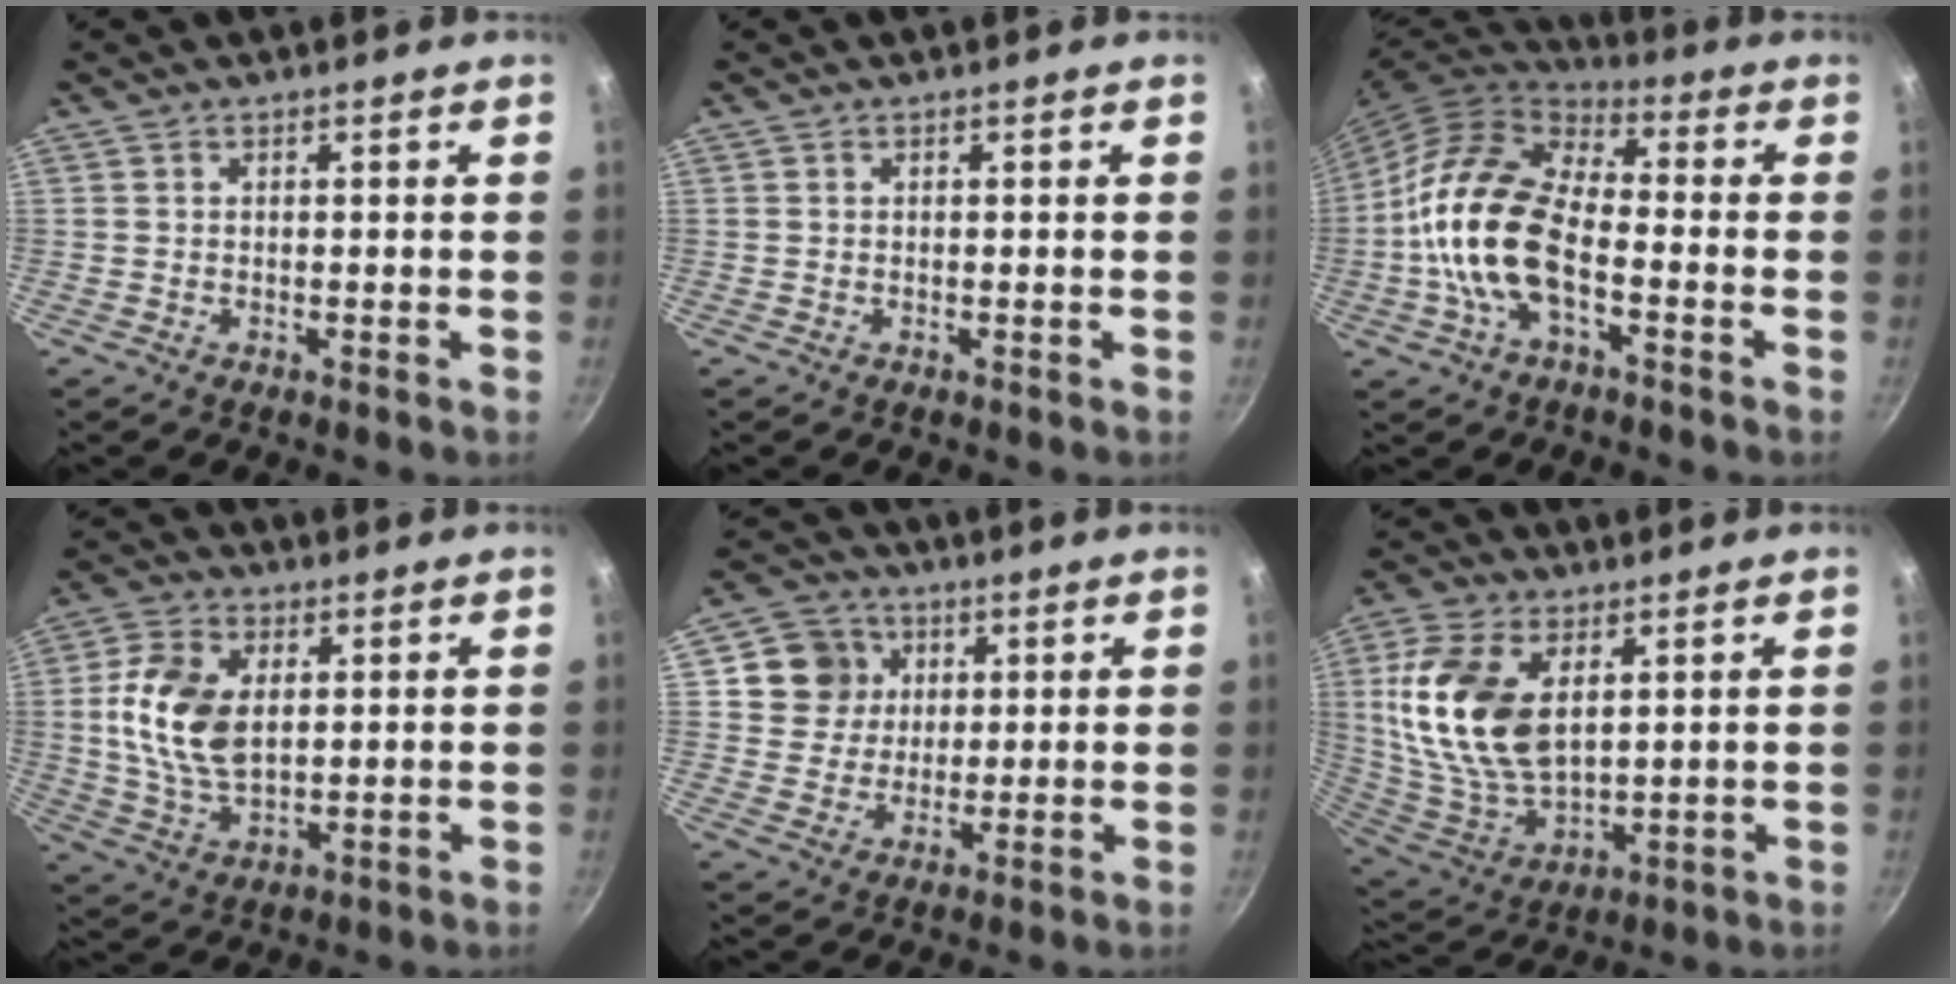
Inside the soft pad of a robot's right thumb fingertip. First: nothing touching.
{"total": 0.0}
{"total": 17.7, "force": [-3.9, 9.4, 14.5], "torque": [-0.256, 0.036, -0.087]}
{"total": 12.7, "force": [1.9, 7.8, 9.9], "torque": [-0.181, -0.004, 0.037]}
{"total": 8.7, "force": [2.6, 8.0, 2.4], "torque": [-0.007, 0.005, 0.041]}
{"total": 18.7, "force": [4.7, 10.9, 14.4], "torque": [-0.273, -0.021, 0.102]}